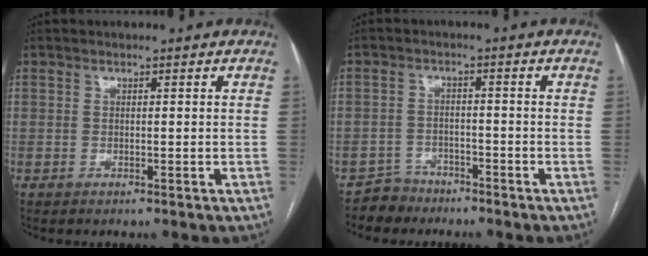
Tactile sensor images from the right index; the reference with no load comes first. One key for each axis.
{"total": 3.6, "fx": -3.0, "fy": 1.8, "fz": -0.9, "tx": 0.019, "ty": 0.004, "tz": -0.056}